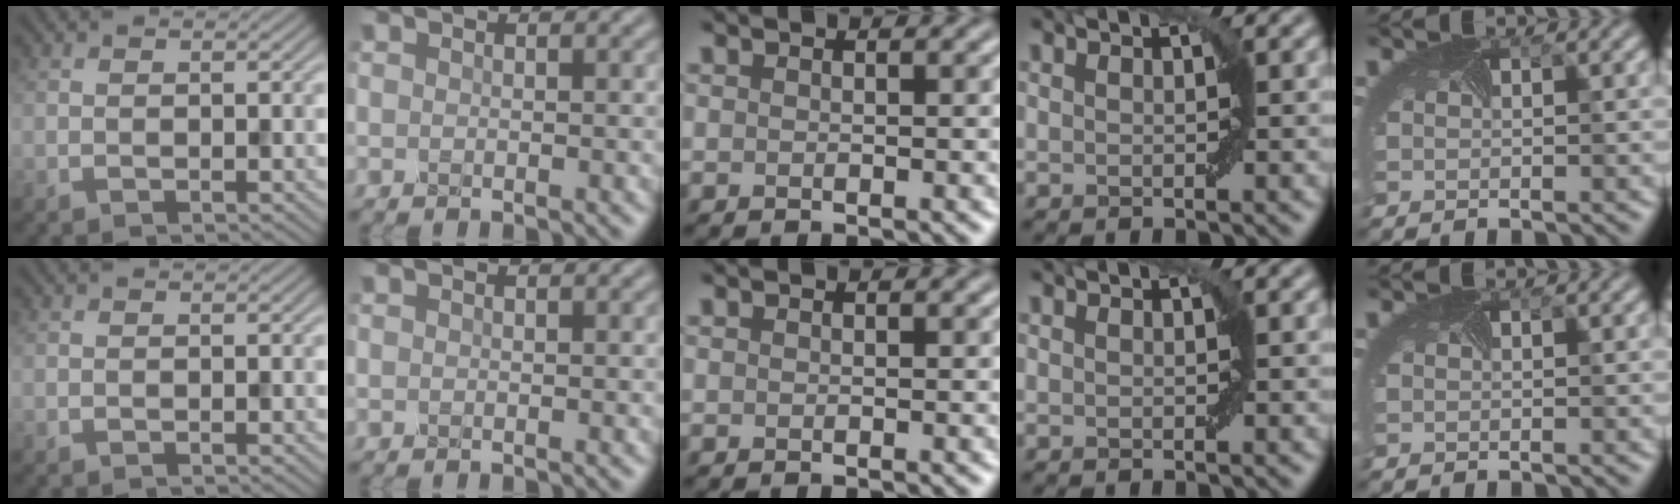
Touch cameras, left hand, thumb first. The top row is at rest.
{}